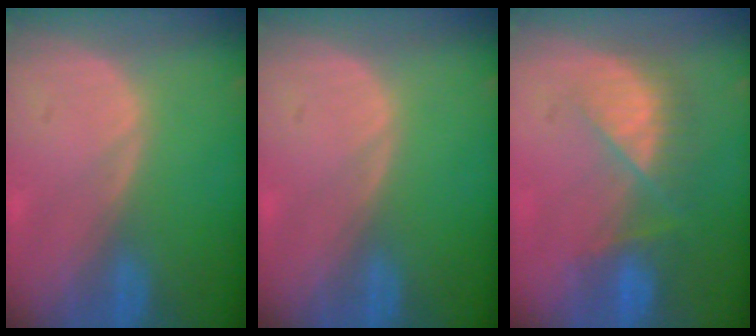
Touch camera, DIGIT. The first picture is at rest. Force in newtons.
{"total": 0.0}
{"total": 7.5, "press": 6.8, "slide": 3.3}